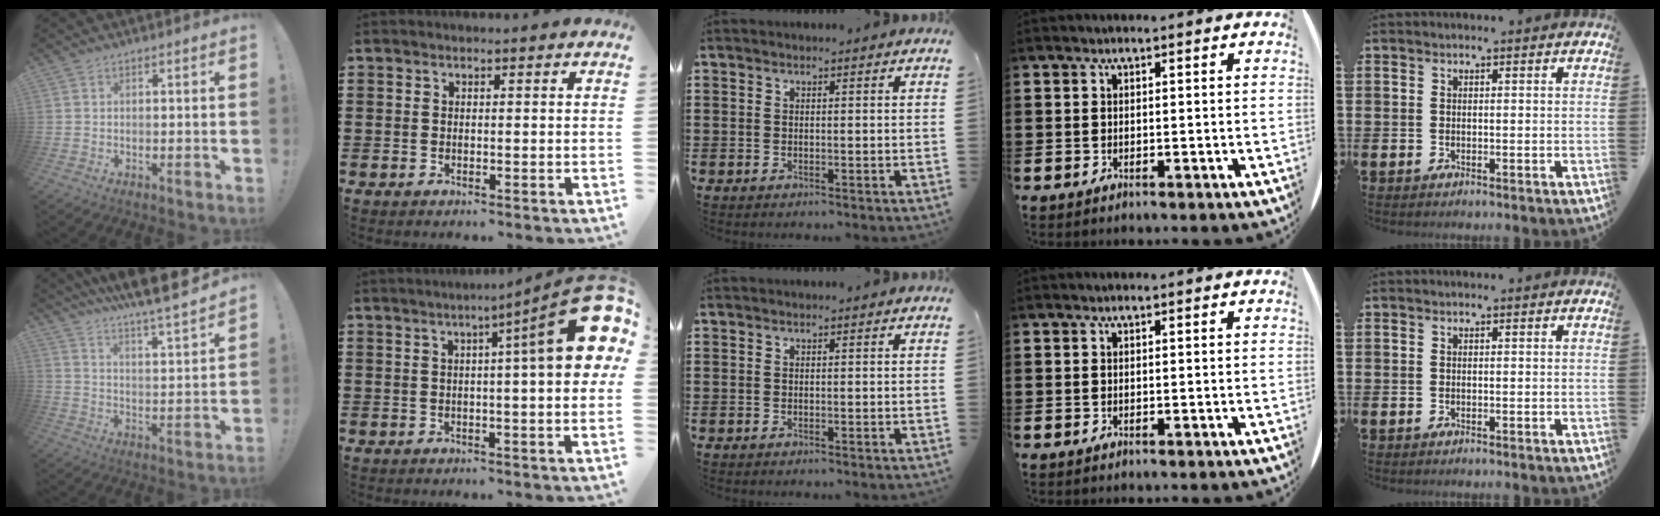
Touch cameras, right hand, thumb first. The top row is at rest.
{"thumb": {"total": 9.2, "force": [8.2, -0.3, 4.1], "torque": [-0.078, -0.086, 0.132]}, "index": {"total": 11.6, "force": [3.4, 1.4, 11.0], "torque": [-0.144, -0.038, 0.051]}}